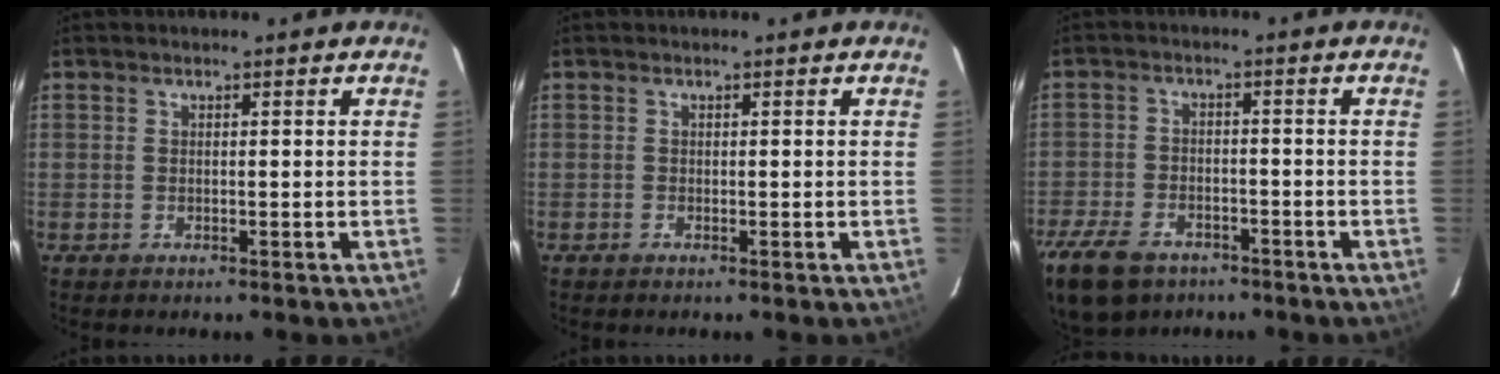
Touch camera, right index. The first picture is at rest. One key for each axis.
{"total": 0.0}
{"total": 13.9, "fx": -9.3, "fy": 7.9, "fz": 6.5, "tx": -0.179, "ty": -0.016, "tz": -0.162}